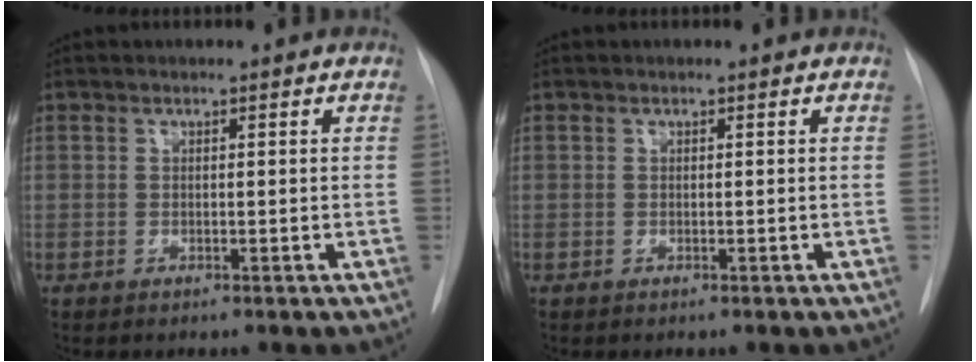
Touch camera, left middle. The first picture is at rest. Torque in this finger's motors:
{"motor_torque": [-0.07, -0.05, 0.03, 0.00]}